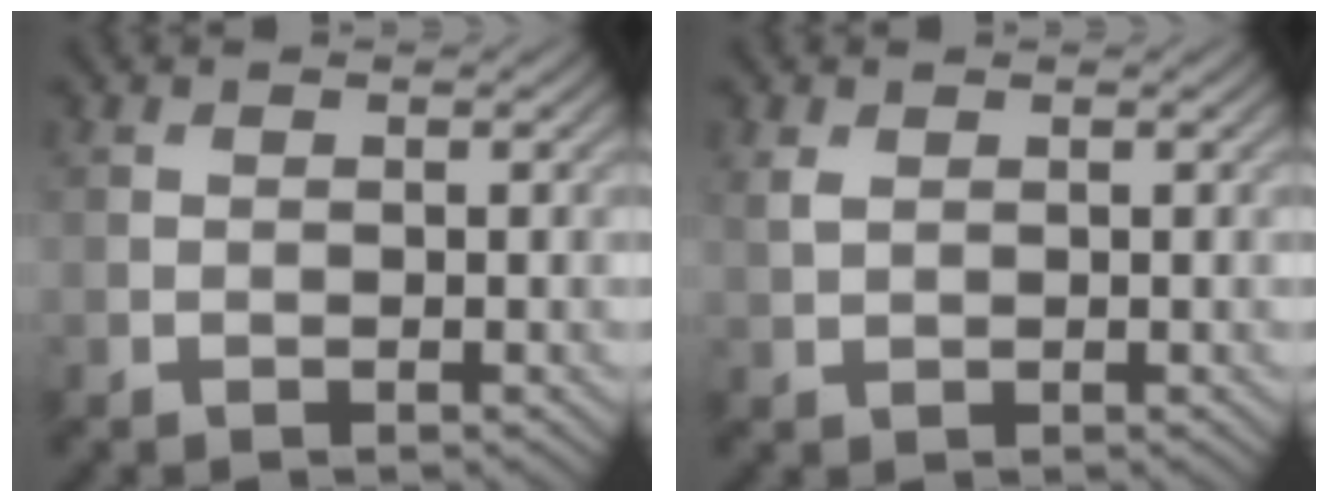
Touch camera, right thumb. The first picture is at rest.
{"total": 1.6, "force": [0.7, 0.9, 1.0], "torque": [-0.032, 0.001, 0.017]}